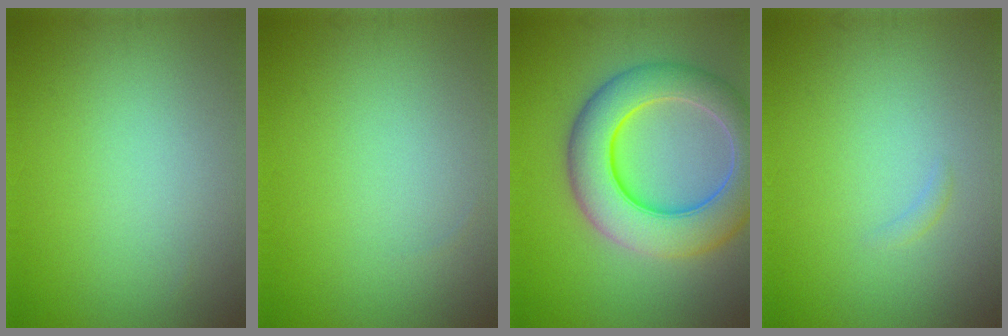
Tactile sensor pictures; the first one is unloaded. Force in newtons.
{"total": 0.0}
{"total": 9.5, "press": 9.5, "slide": 0.3}
{"total": 0.5, "press": 0.5, "slide": 0.1}